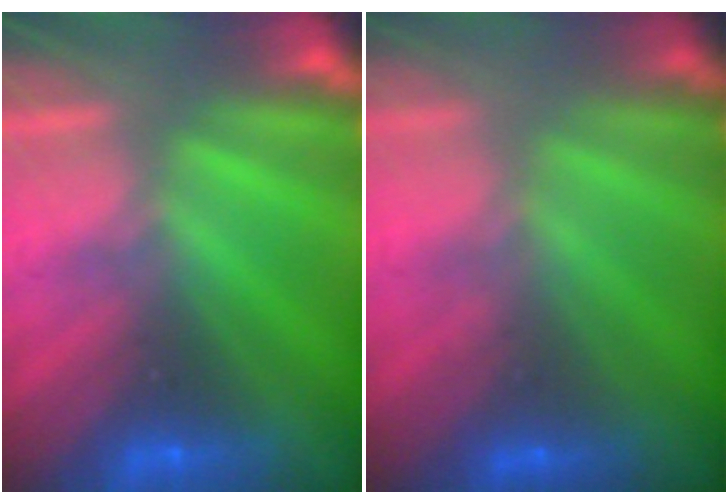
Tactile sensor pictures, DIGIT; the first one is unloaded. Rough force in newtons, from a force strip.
{"total": 1.2}